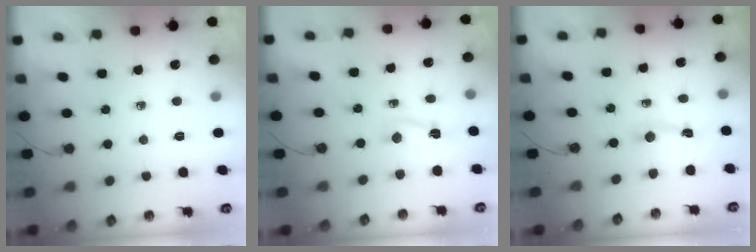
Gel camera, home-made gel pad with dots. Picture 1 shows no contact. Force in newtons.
{"total": 2.6, "press": 2.6, "slide": 0.6}
{"total": 2.0, "press": 2.0, "slide": 0.4}